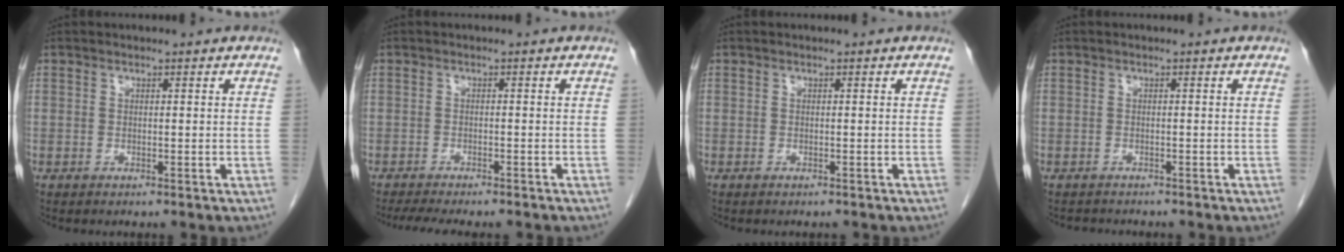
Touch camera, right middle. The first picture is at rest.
{"total": 8.7, "force": [-7.6, 1.4, 4.1], "torque": [-0.060, -0.009, -0.106]}
{"total": 1.1, "force": [-0.9, 0.3, 0.4], "torque": [-0.010, -0.002, -0.012]}
{"total": 2.3, "force": [-2.2, 0.6, 0.4], "torque": [-0.010, -0.007, -0.030]}